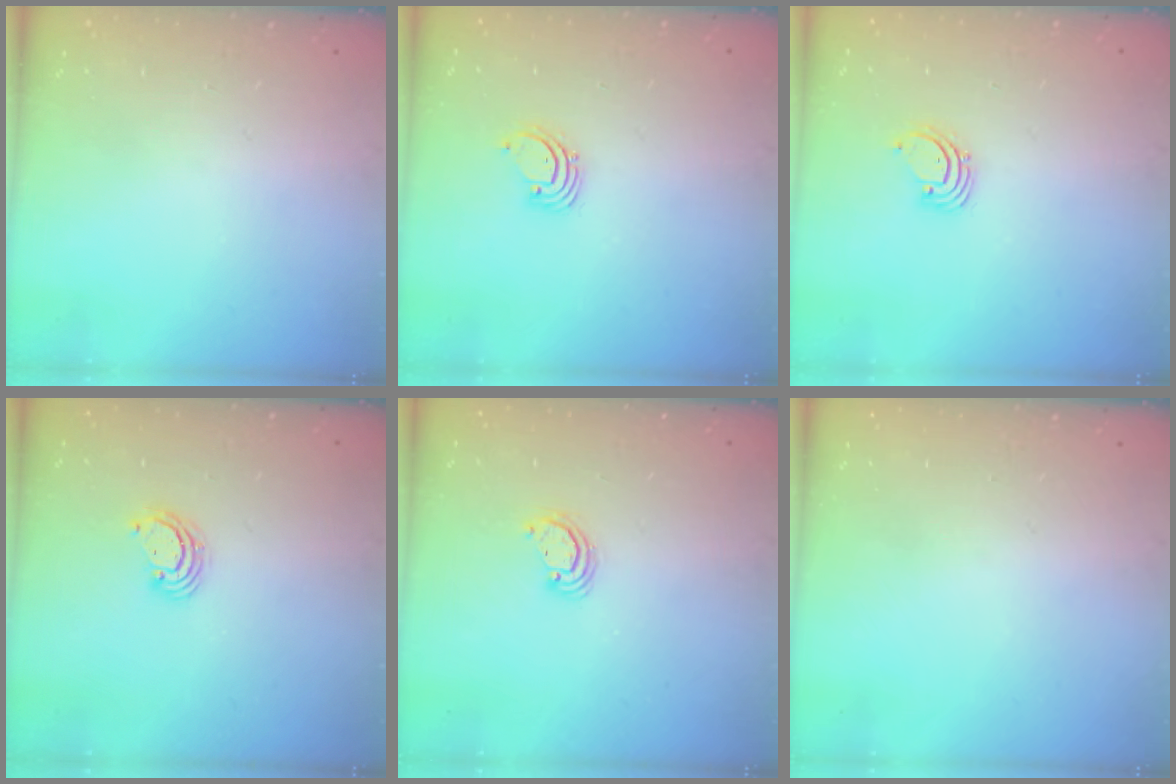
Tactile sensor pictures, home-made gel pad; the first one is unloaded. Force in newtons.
{"total": 1.4, "press": 1.4, "slide": 0.1}
{"total": 1.4, "press": 1.4, "slide": 0.1}
{"total": 3.3, "press": 3.3, "slide": 0.4}
{"total": 2.5, "press": 2.5, "slide": 0.2}
{"total": 0.0}